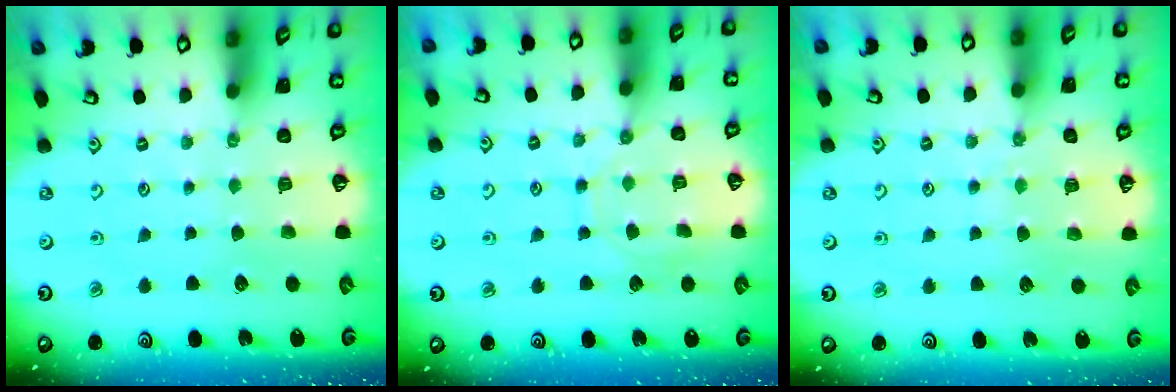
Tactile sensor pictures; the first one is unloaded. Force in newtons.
{"total": 9.4, "press": 9.4, "slide": 0.7}
{"total": 7.4, "press": 7.3, "slide": 0.8}